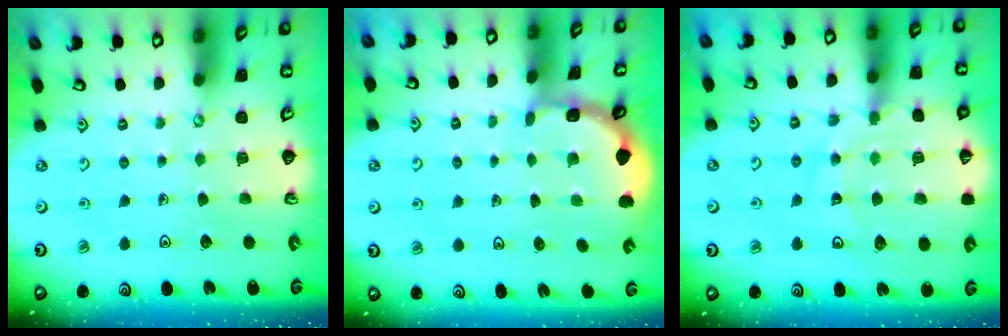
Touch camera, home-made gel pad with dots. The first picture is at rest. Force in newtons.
{"total": 2.1, "press": 2.1, "slide": 0.2}
{"total": 12.3, "press": 12.2, "slide": 1.7}